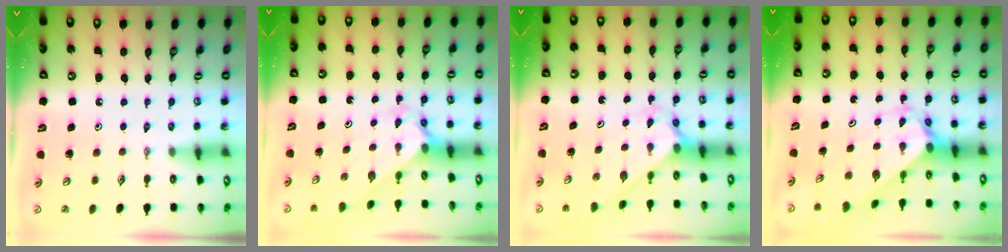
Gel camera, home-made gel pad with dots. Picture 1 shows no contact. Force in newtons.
{"total": 2.0, "press": 2.0, "slide": 0.2}
{"total": 2.0, "press": 2.0, "slide": 0.2}
{"total": 2.3, "press": 2.3, "slide": 0.2}